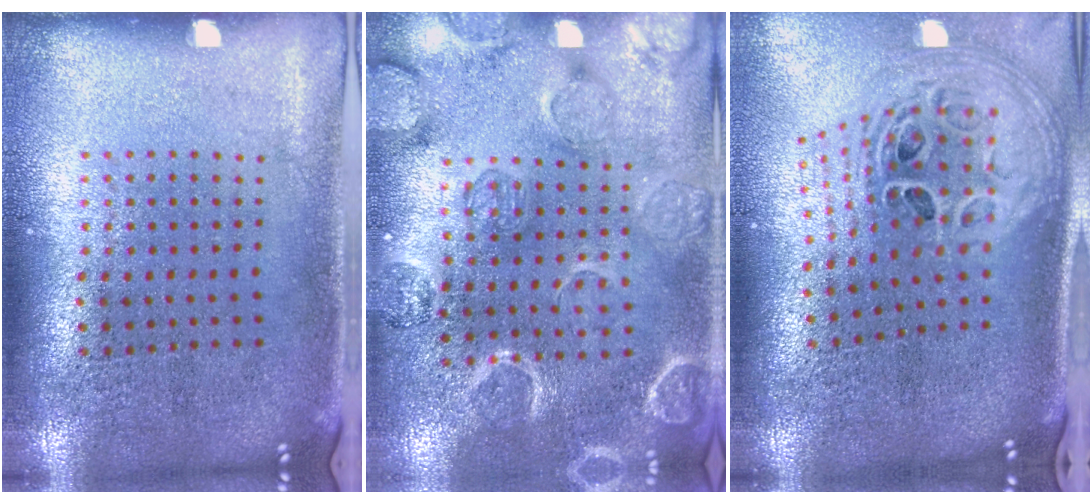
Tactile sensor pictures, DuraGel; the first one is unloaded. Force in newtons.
{"total": 2.5, "press": 2.5, "slide": 0.3}
{"total": 2.8, "press": 2.0, "slide": 2.0}